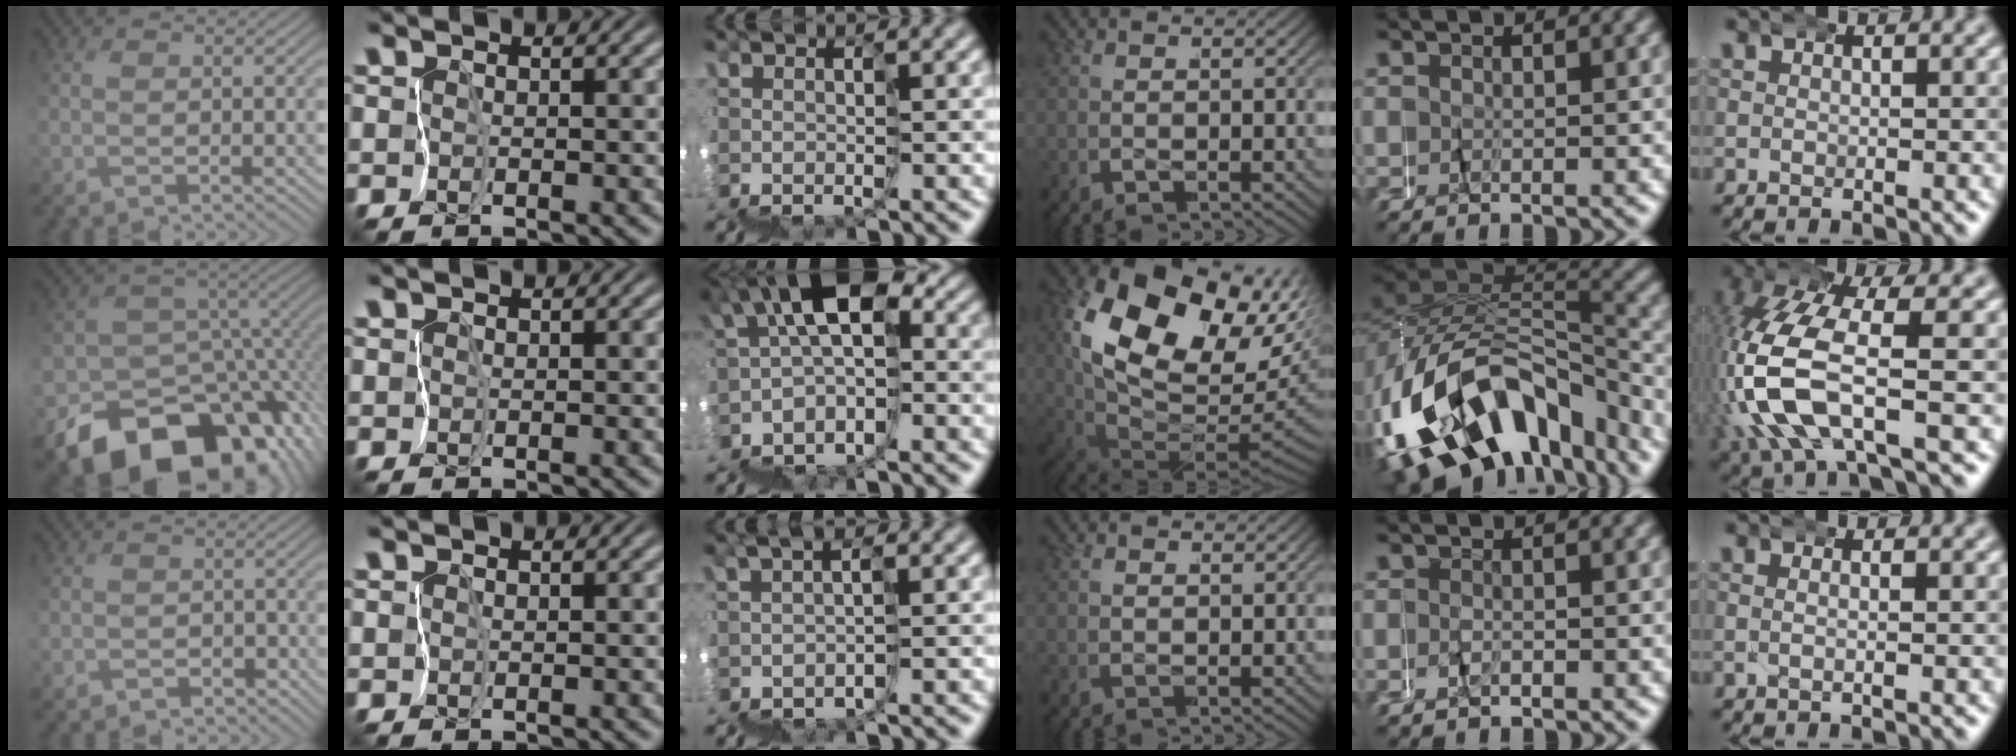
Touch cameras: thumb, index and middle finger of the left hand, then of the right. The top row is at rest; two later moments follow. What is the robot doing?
{"motion": "wrap", "object": "masking tape"}